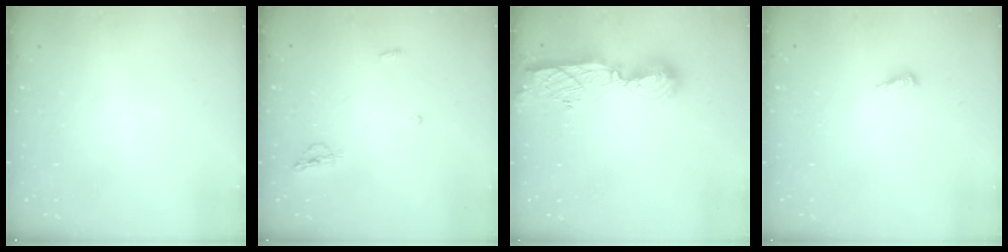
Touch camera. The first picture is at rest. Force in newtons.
{"total": 5.0, "press": 4.9, "slide": 0.2}
{"total": 10.0, "press": 10.0, "slide": 0.9}
{"total": 3.1, "press": 3.1, "slide": 0.3}